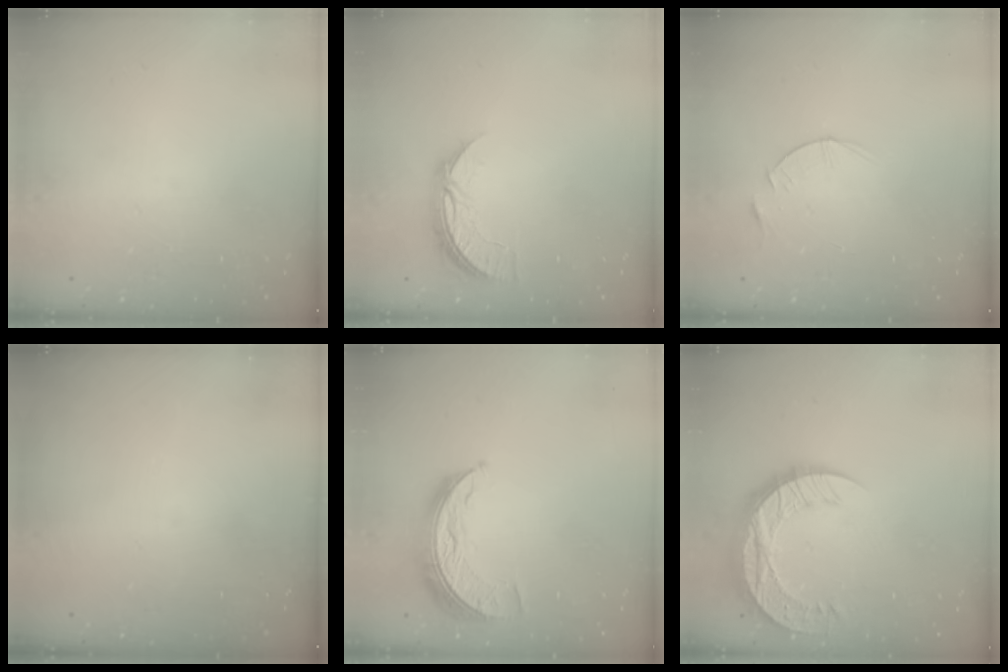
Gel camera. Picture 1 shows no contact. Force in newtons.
{"total": 6.7, "press": 6.7, "slide": 0.2}
{"total": 3.1, "press": 3.1, "slide": 0.5}
{"total": 0.0}
{"total": 8.7, "press": 8.7, "slide": 0.6}
{"total": 19.0, "press": 18.9, "slide": 1.4}